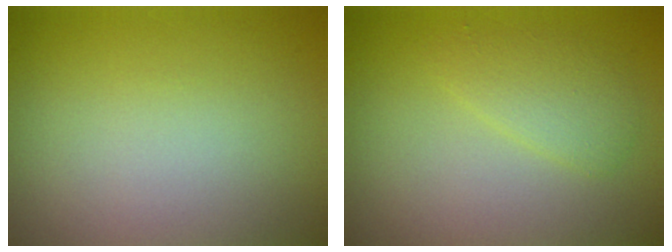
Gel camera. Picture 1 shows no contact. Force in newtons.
{"total": 2.2, "press": 2.2, "slide": 0.1}